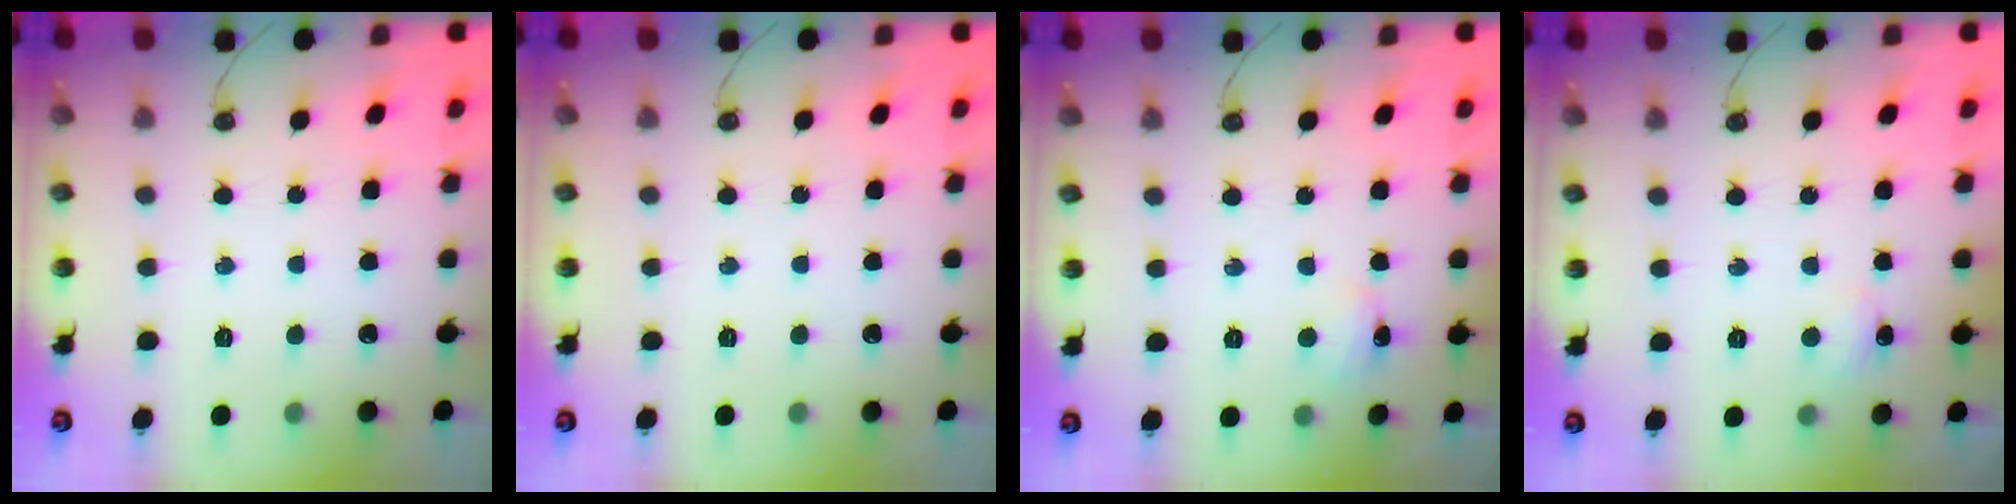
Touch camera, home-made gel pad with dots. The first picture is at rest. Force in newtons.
{"total": 0.0}
{"total": 2.9, "press": 2.8, "slide": 0.6}
{"total": 4.3, "press": 4.2, "slide": 0.7}